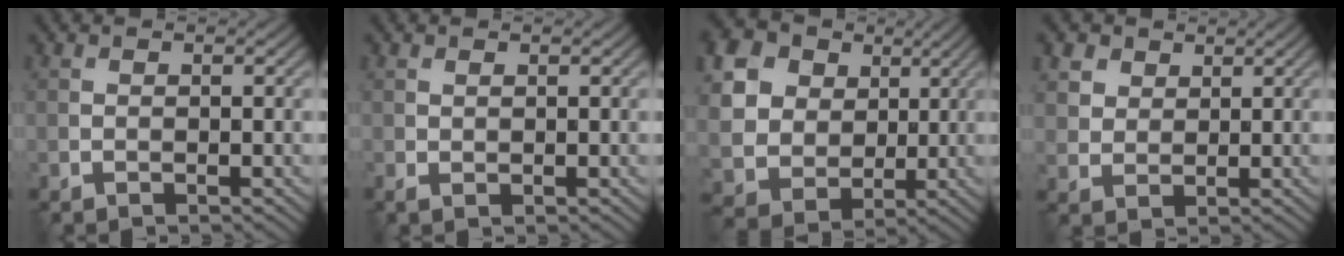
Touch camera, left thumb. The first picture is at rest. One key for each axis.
{"total": 0.9, "fx": 0.4, "fy": 0.6, "fz": 0.5, "tx": -0.014, "ty": -0.001, "tz": 0.011}
{"total": 17.6, "fx": 6.3, "fy": 14.8, "fz": 7.2, "tx": -0.254, "ty": 0.006, "tz": 0.139}
{"total": 4.3, "fx": 2.6, "fy": 3.0, "fz": 1.5, "tx": -0.054, "ty": -0.010, "tz": 0.063}